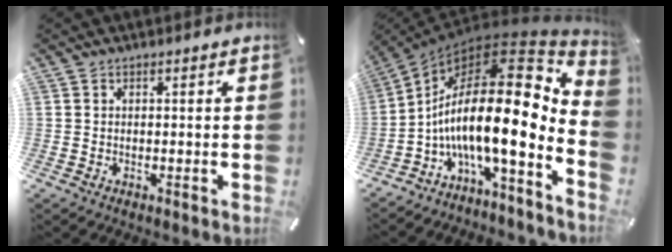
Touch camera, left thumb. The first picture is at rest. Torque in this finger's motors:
{"motor_torque": [-0.23, 3.42, 2.63, 0.14, 0.52]}